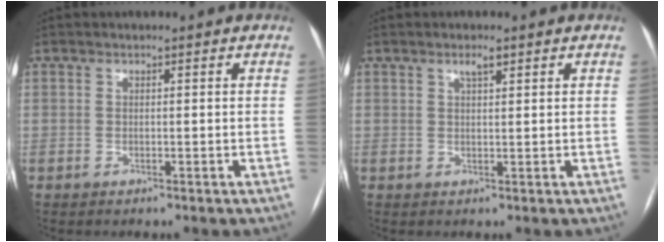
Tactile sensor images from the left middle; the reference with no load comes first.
{"total": 1.7, "force": [1.1, 0.3, 1.3], "torque": [-0.027, 0.002, 0.020]}